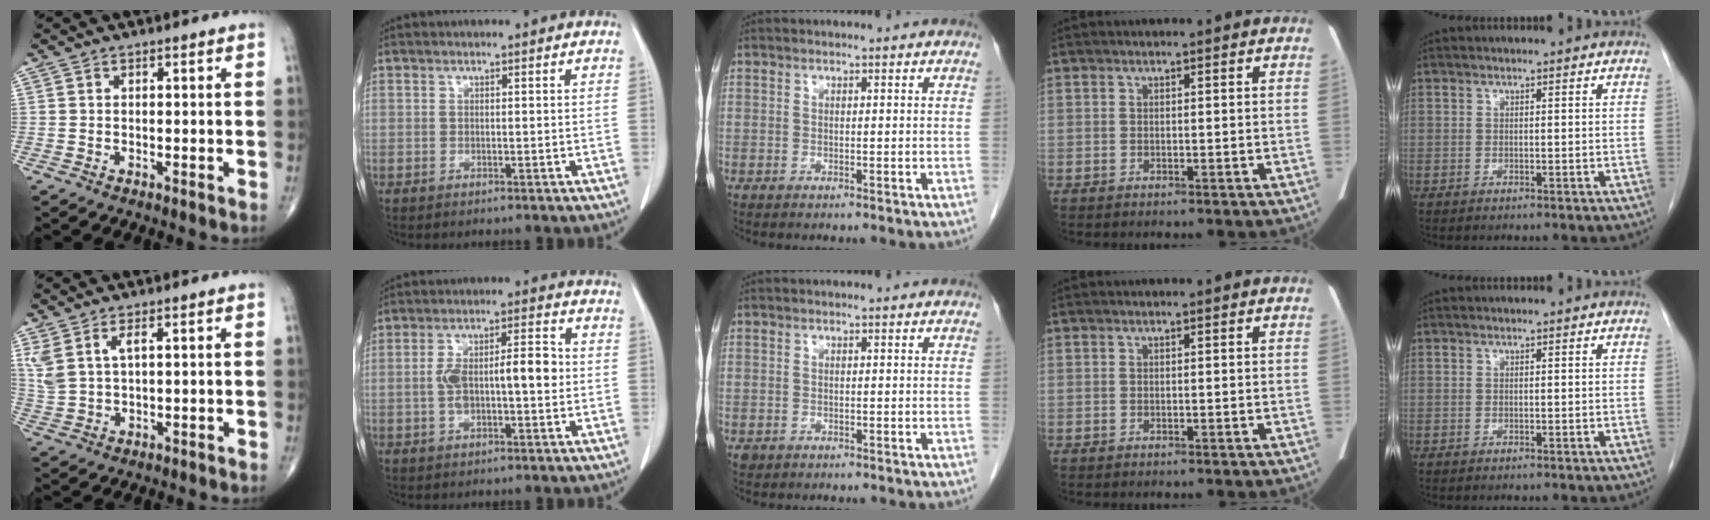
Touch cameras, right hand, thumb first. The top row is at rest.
{"thumb": {"total": 5.2, "force": [2.3, 2.0, 4.2], "torque": [-0.108, -0.005, 0.055]}, "index": {"total": 8.9, "force": [-0.3, 2.7, 8.5], "torque": [-0.160, 0.025, -0.004]}, "middle": {"total": 0.6, "force": [-0.3, 0.5, 0.1], "torque": [-0.008, 0.001, -0.001]}}